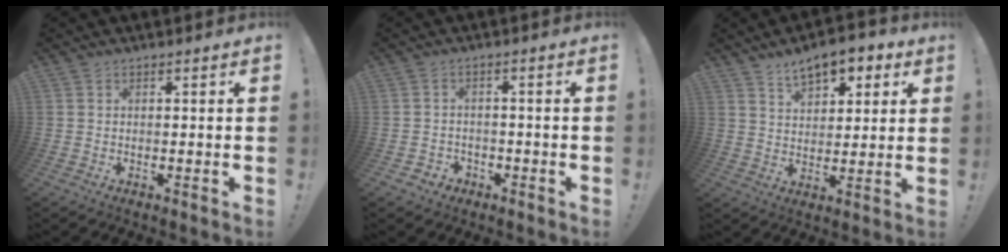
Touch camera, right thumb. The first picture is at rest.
{"total": 3.0, "force": [-1.6, 2.4, 0.8], "torque": [-0.014, 0.005, -0.026]}
{"total": 9.5, "force": [6.0, 5.3, 5.0], "torque": [-0.069, -0.027, 0.110]}